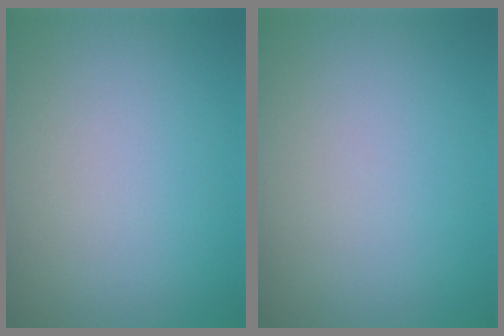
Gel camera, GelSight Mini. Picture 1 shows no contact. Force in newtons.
{"total": 0.0}